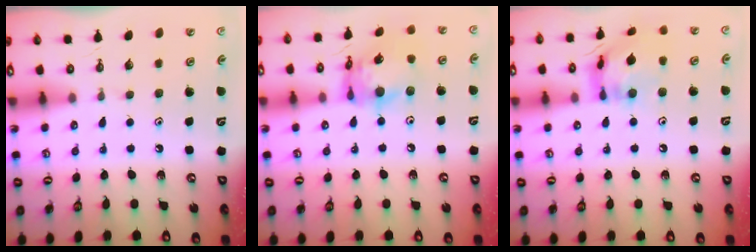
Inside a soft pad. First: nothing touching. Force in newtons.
{"total": 14.4, "press": 14.3, "slide": 1.5}
{"total": 13.1, "press": 13.1, "slide": 0.8}